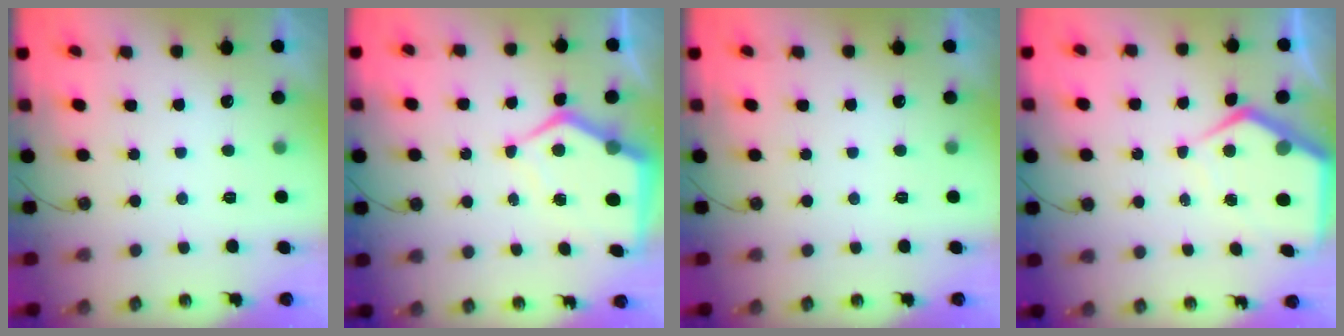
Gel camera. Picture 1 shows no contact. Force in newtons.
{"total": 9.4, "press": 9.4, "slide": 1.1}
{"total": 0.0}
{"total": 9.0, "press": 8.9, "slide": 1.1}